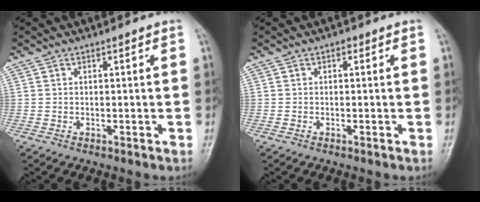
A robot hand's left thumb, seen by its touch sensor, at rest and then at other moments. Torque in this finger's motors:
{"motor_torque": [0.07, -0.05, 0.28, 0.20, 0.00]}